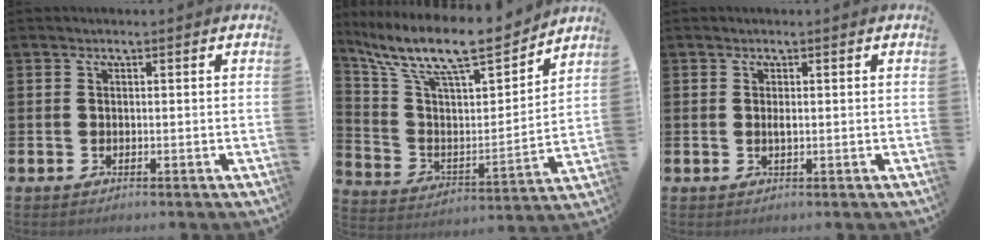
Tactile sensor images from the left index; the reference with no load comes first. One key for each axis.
{"total": 11.8, "fx": 10.1, "fy": 2.6, "fz": 5.5, "tx": -0.138, "ty": -0.072, "tz": 0.170}
{"total": 0.8, "fx": 0.2, "fy": 0.2, "fz": 0.7, "tx": -0.016, "ty": 0.001, "tz": 0.003}